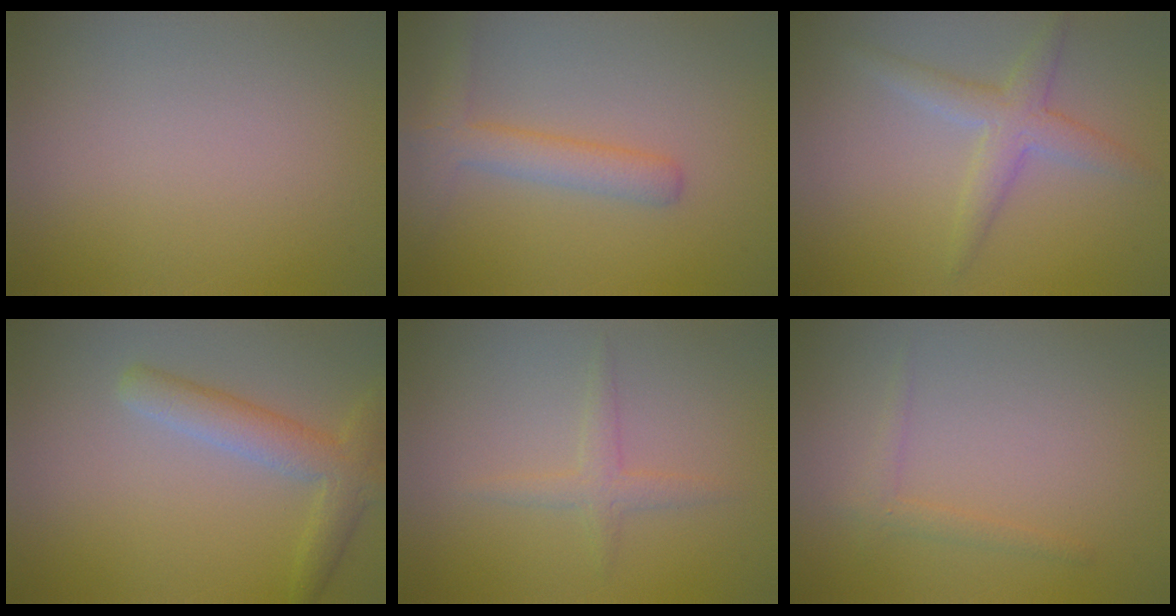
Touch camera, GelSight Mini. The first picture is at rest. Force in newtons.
{"total": 2.9, "press": 2.9, "slide": 0.2}
{"total": 3.0, "press": 3.0, "slide": 0.1}
{"total": 3.6, "press": 3.6, "slide": 0.2}
{"total": 1.5, "press": 1.5, "slide": 0.0}
{"total": 1.2, "press": 1.2, "slide": 0.1}